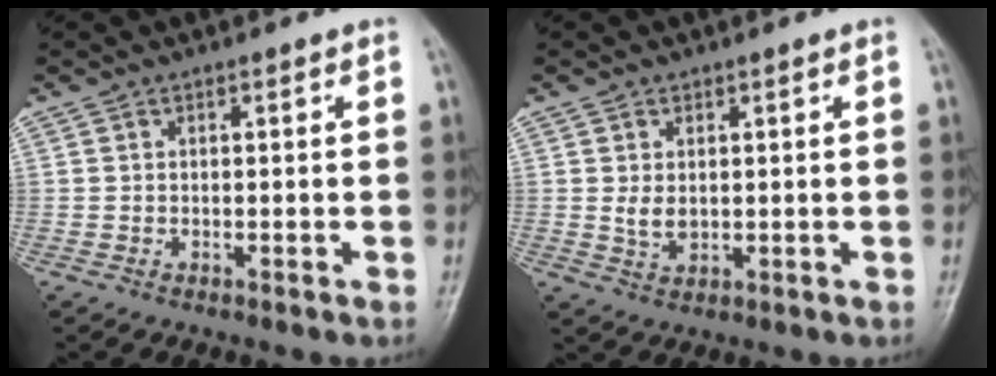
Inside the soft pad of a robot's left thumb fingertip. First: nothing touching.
{"total": 3.2, "force": [0.5, 2.2, 2.2], "torque": [-0.033, -0.008, 0.016]}